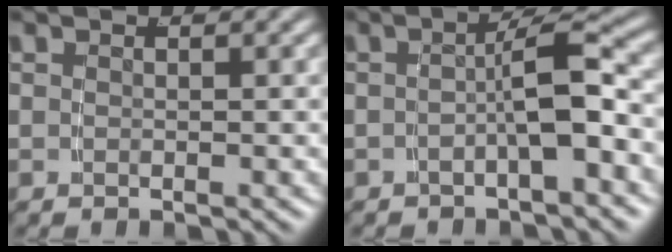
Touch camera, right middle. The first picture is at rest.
{"total": 3.4, "force": [-1.3, -0.3, 3.1], "torque": [-0.040, 0.006, -0.020]}